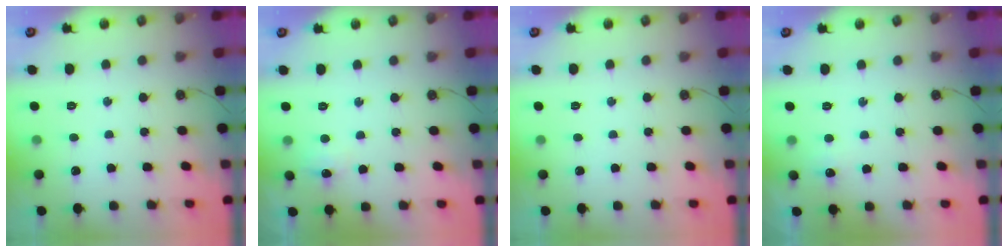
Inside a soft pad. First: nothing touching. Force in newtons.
{"total": 6.3, "press": 6.2, "slide": 0.9}
{"total": 0.0}
{"total": 4.9, "press": 4.9, "slide": 0.7}